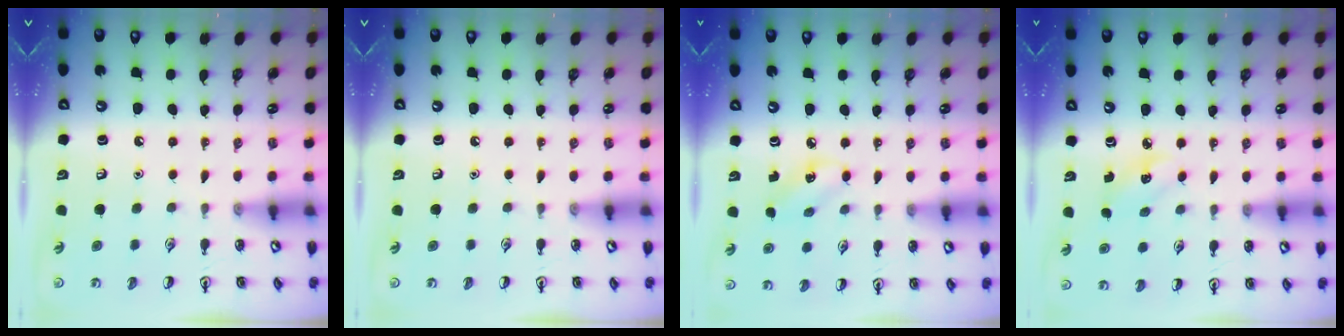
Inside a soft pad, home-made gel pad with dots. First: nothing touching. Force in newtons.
{"total": 0.0}
{"total": 3.9, "press": 3.7, "slide": 1.3}
{"total": 2.6, "press": 2.5, "slide": 0.8}